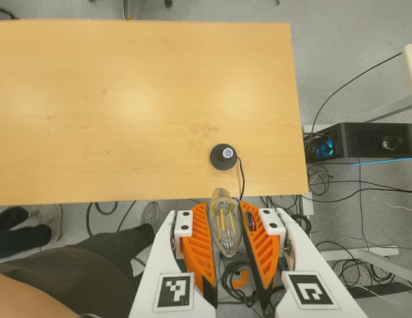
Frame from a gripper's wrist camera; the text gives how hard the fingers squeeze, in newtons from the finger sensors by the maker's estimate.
{"total": 8.4, "left": 7.9, "right": 9.0}